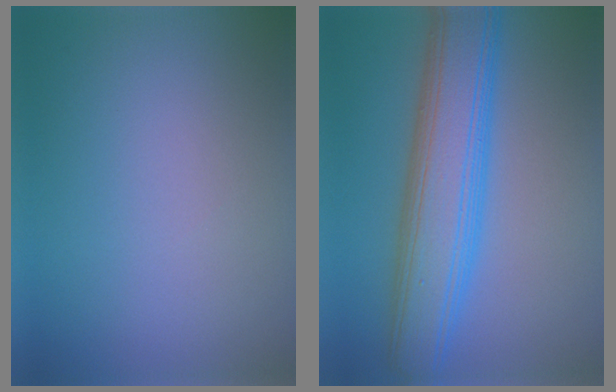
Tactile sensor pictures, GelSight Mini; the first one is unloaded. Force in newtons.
{"total": 9.0, "press": 9.0, "slide": 0.3}